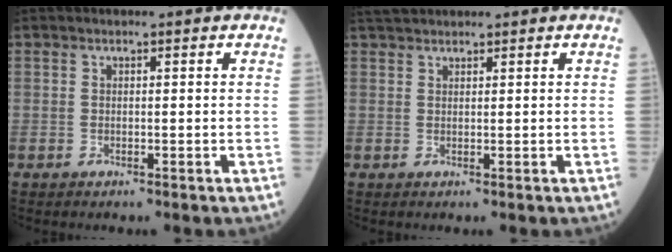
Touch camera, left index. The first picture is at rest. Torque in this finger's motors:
{"motor_torque": [-0.01, -0.17, 0.09, 0.05]}